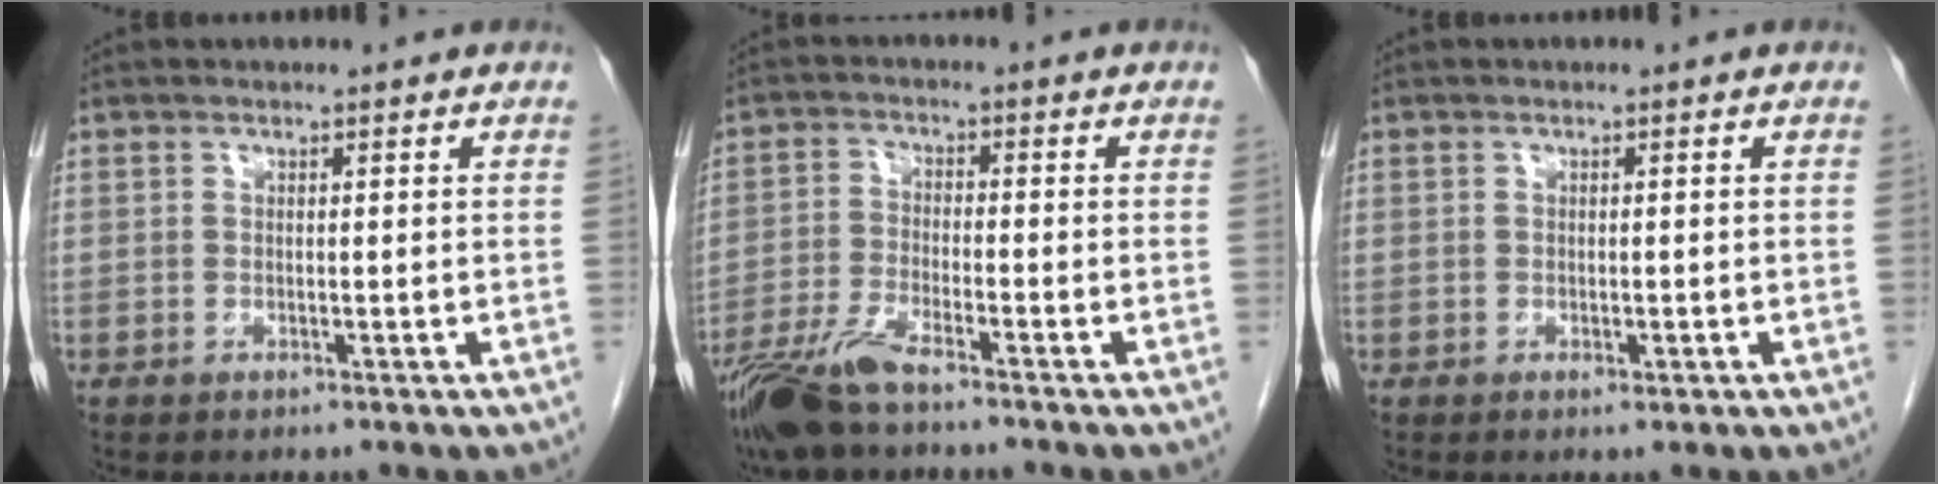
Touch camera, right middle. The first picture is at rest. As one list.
[{"total": 8.0, "force": [-6.2, 1.1, 4.9], "torque": [-0.103, -0.020, -0.121]}, {"total": 0.9, "force": [-0.4, 0.4, 0.7], "torque": [-0.011, -0.001, -0.003]}]